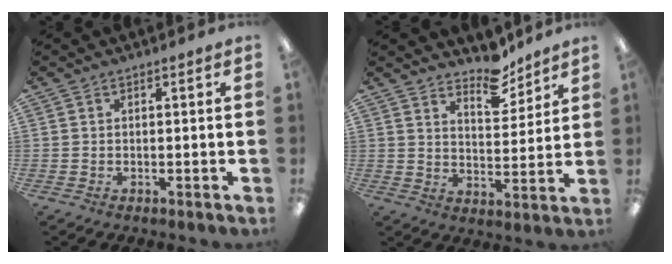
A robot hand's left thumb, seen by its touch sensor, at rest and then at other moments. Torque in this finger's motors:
{"motor_torque": [0.08, 0.05, -0.31, 0.09, 0.06]}